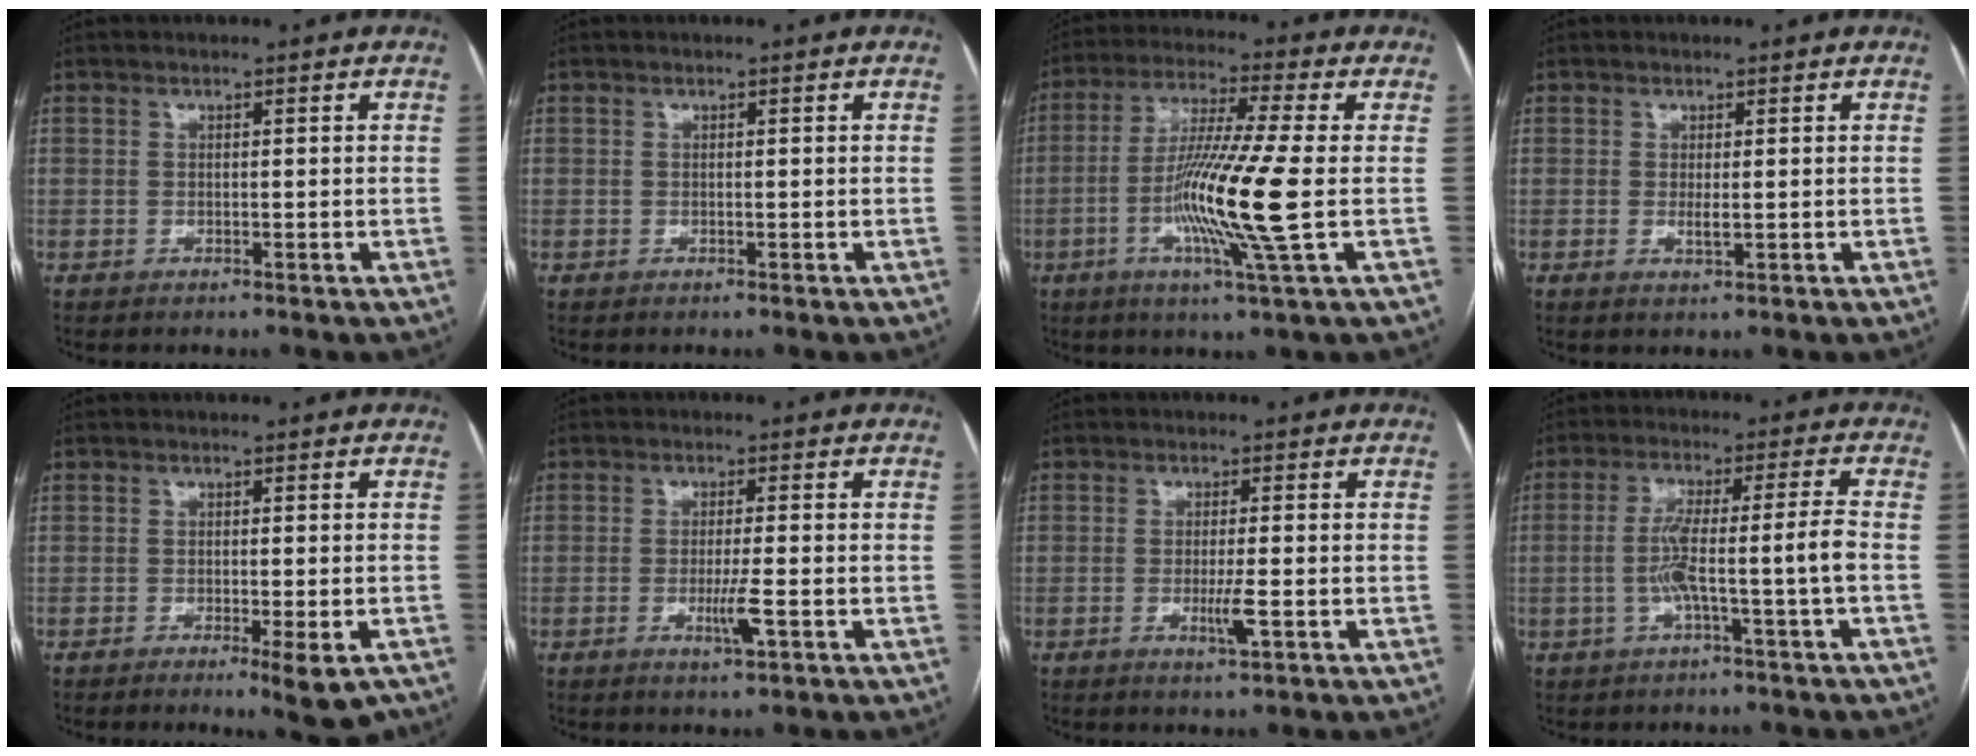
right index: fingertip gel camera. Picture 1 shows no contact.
{"total": 0.0}
{"total": 13.5, "force": [-2.5, -1.3, 13.2], "torque": [-0.259, -0.017, -0.055]}
{"total": 1.1, "force": [0.0, 0.4, 1.1], "torque": [-0.021, -0.003, 0.004]}
{"total": 5.1, "force": [-3.0, 0.8, 4.0], "torque": [-0.039, -0.010, -0.039]}
{"total": 3.7, "force": [-1.3, -0.1, 3.5], "torque": [-0.064, -0.008, -0.022]}
{"total": 3.2, "force": [-1.0, 0.0, 3.0], "torque": [-0.054, -0.007, -0.017]}
{"total": 7.3, "force": [-2.1, -1.1, 6.9], "torque": [-0.133, 0.020, -0.033]}